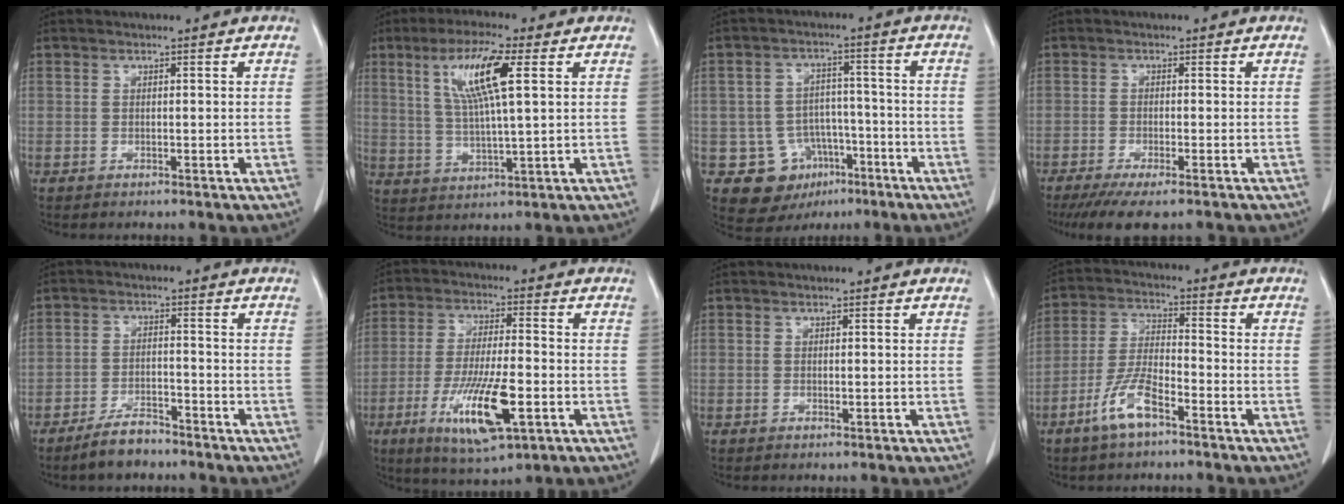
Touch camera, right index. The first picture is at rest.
{"total": 10.0, "force": [3.7, 0.8, 9.2], "torque": [-0.179, 0.007, 0.070]}
{"total": 9.4, "force": [-4.0, 8.1, 2.4], "torque": [-0.036, 0.021, -0.048]}
{"total": 8.6, "force": [-6.6, 1.6, 5.2], "torque": [-0.072, -0.016, -0.101]}
{"total": 4.9, "force": [-4.1, 1.6, 2.2], "torque": [-0.046, -0.002, -0.072]}
{"total": 12.9, "force": [-4.7, 2.7, 11.7], "torque": [-0.226, -0.020, -0.075]}
{"total": 0.0}
{"total": 7.7, "force": [-4.7, 2.0, 5.7], "torque": [-0.125, -0.003, -0.092]}